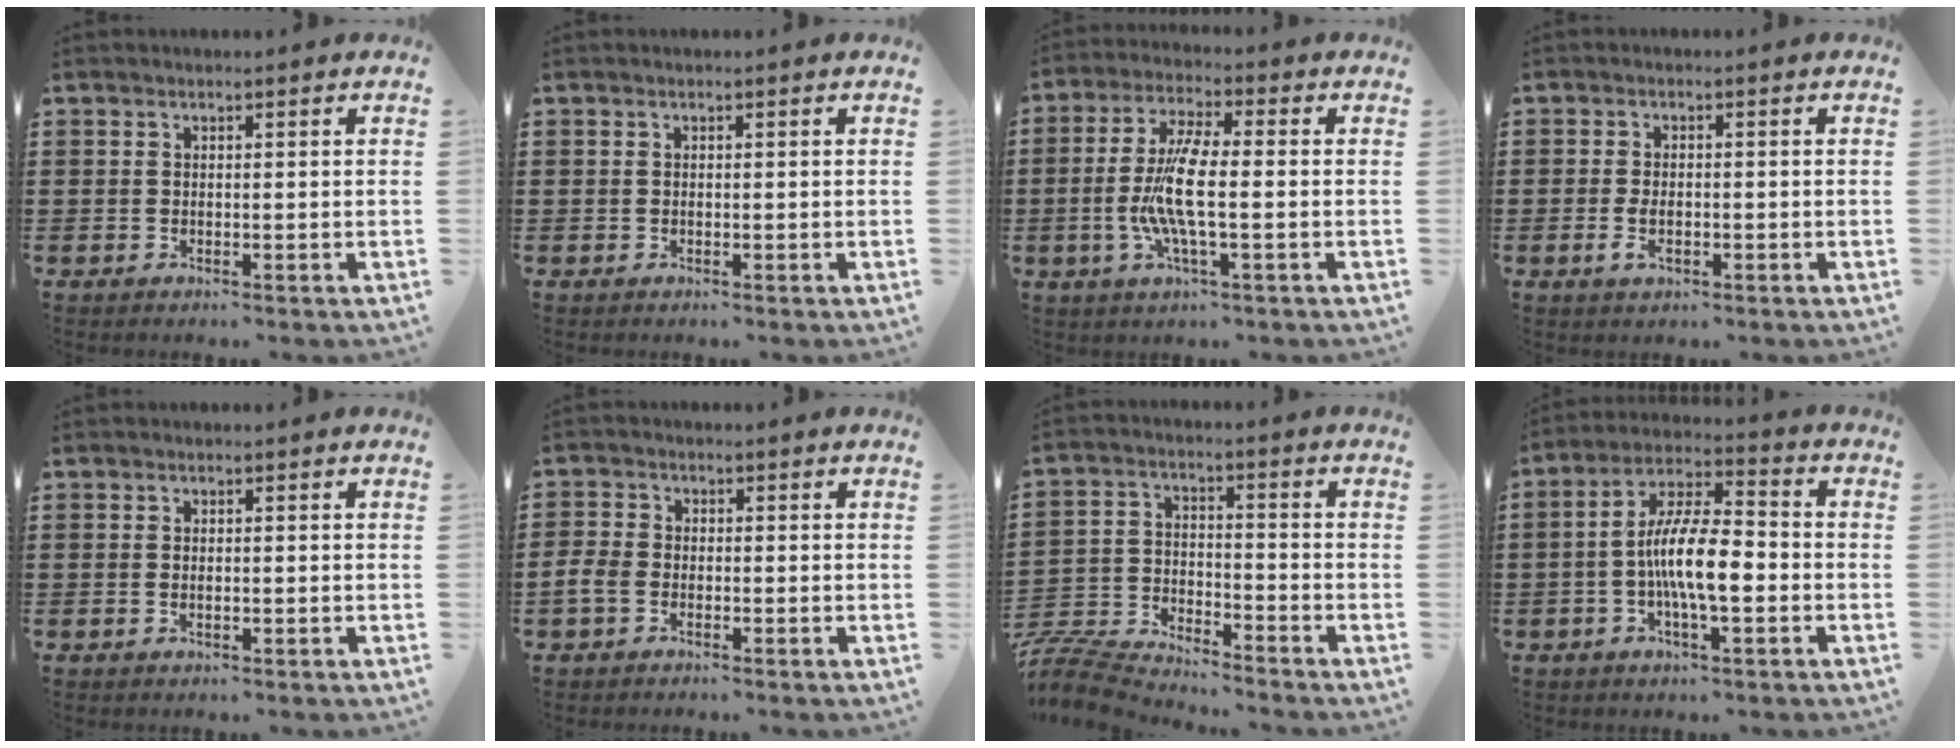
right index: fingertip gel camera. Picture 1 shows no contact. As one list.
[{"total": 0.0}, {"total": 8.6, "force": [-1.2, 2.0, 8.3], "torque": [-0.186, -0.013, -0.031]}, {"total": 2.8, "force": [-0.7, 1.2, 2.4], "torque": [-0.054, -0.006, -0.014]}, {"total": 1.0, "force": [-0.1, 0.3, 0.9], "torque": [-0.019, -0.003, -0.002]}, {"total": 2.9, "force": [-1.3, 1.9, 1.7], "torque": [-0.052, -0.002, -0.031]}, {"total": 7.2, "force": [-7.1, 0.7, 0.8], "torque": [-0.038, 0.007, -0.149]}, {"total": 10.0, "force": [-2.0, 2.9, 9.4], "torque": [-0.184, -0.002, -0.039]}]